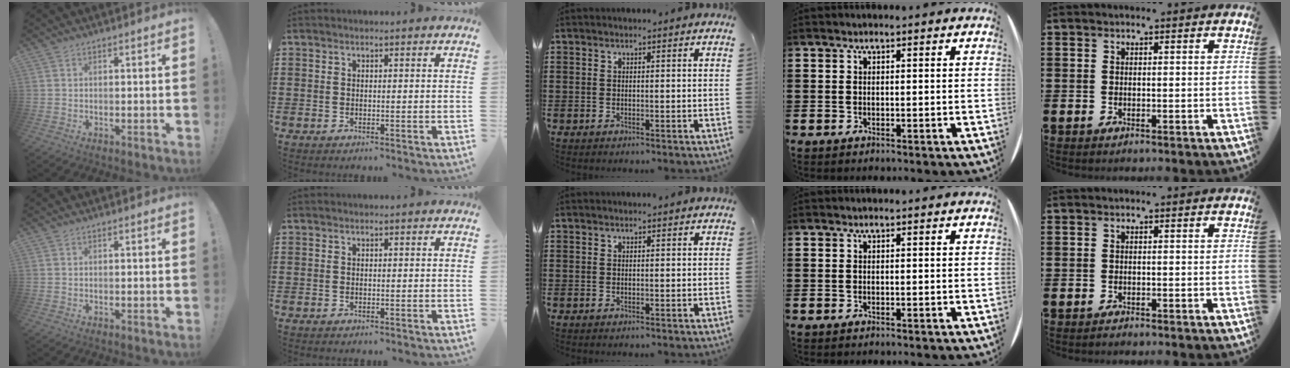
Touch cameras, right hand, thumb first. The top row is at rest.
{}